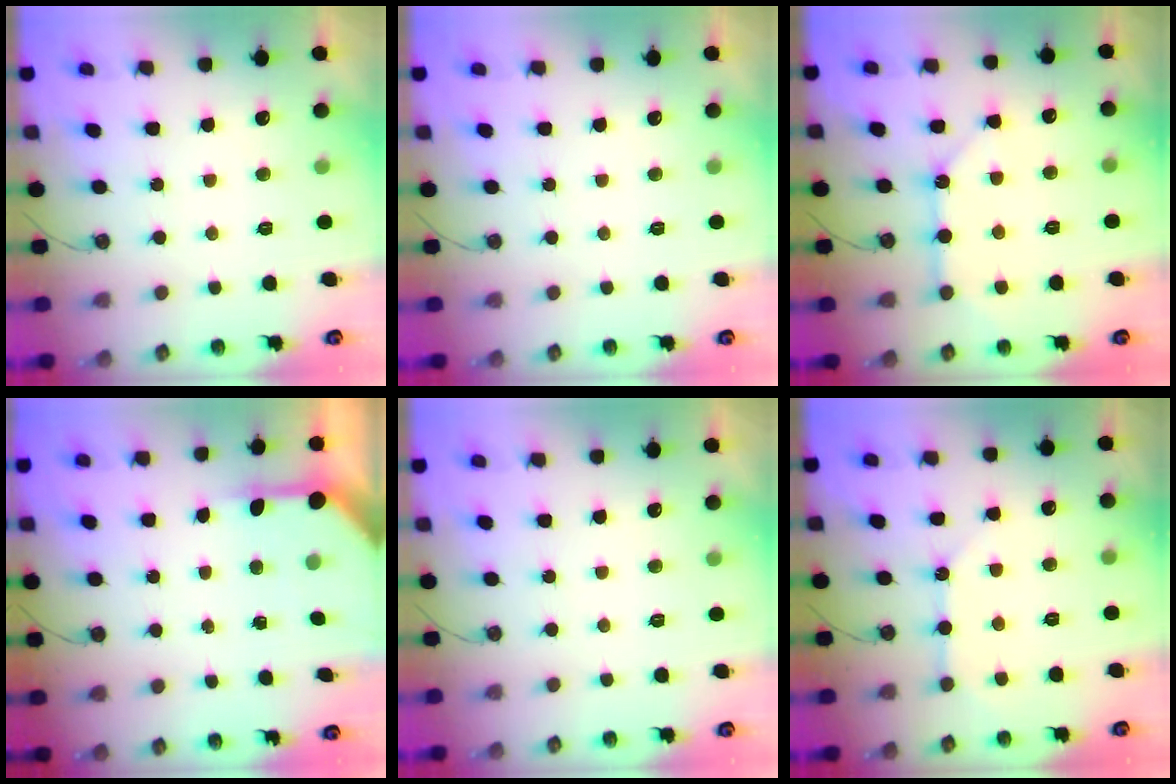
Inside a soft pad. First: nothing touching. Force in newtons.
{"total": 0.0}
{"total": 11.3, "press": 11.2, "slide": 1.1}
{"total": 5.7, "press": 5.7, "slide": 0.4}
{"total": 0.0}
{"total": 6.6, "press": 6.6, "slide": 0.7}